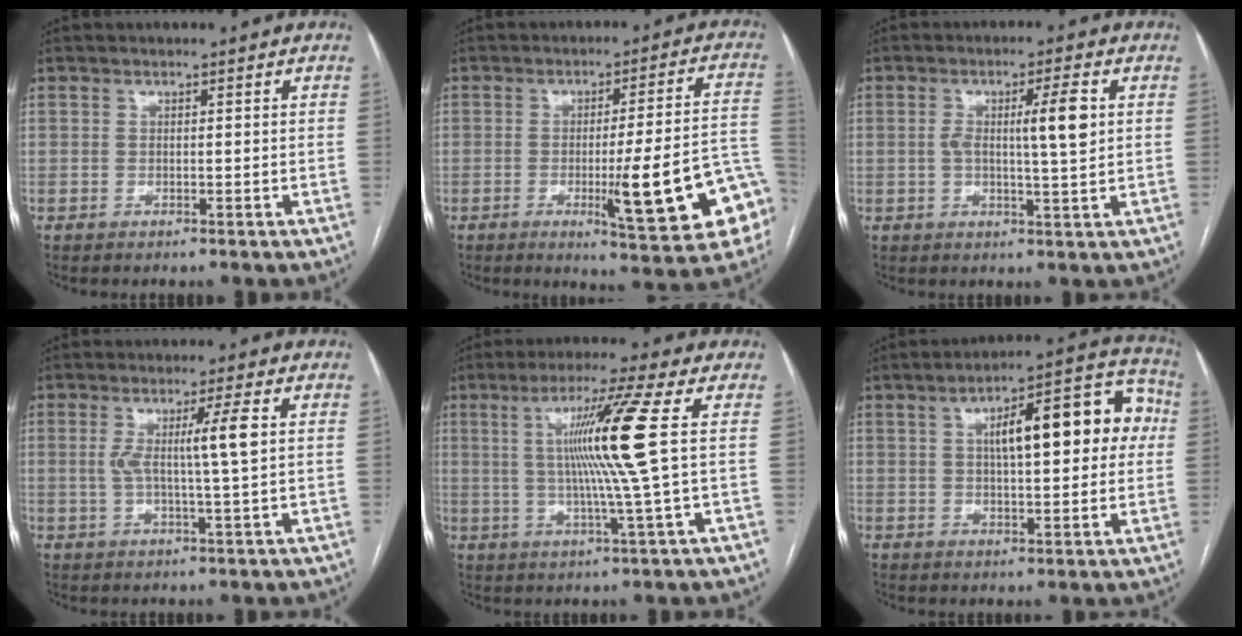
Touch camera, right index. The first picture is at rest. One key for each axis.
{"total": 16.1, "fx": -5.0, "fy": 1.2, "fz": 15.3, "tx": -0.156, "ty": 0.009, "tz": -0.057}
{"total": 6.2, "fx": 1.0, "fy": 0.1, "fz": 6.1, "tx": -0.103, "ty": 0.005, "tz": 0.017}
{"total": 6.1, "fx": 1.0, "fy": -0.6, "fz": 6.0, "tx": -0.108, "ty": 0.005, "tz": 0.022}
{"total": 11.5, "fx": 1.8, "fy": -2.7, "fz": 11.0, "tx": -0.197, "ty": 0.002, "tz": 0.040}
{"total": 15.3, "fx": 2.8, "fy": 4.6, "fz": 14.3, "tx": -0.191, "ty": 0.049, "tz": 0.041}